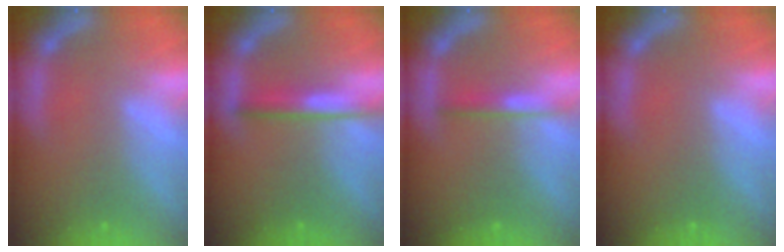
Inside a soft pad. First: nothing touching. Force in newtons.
{"total": 3.0}
{"total": 2.0}
{"total": 0.0}